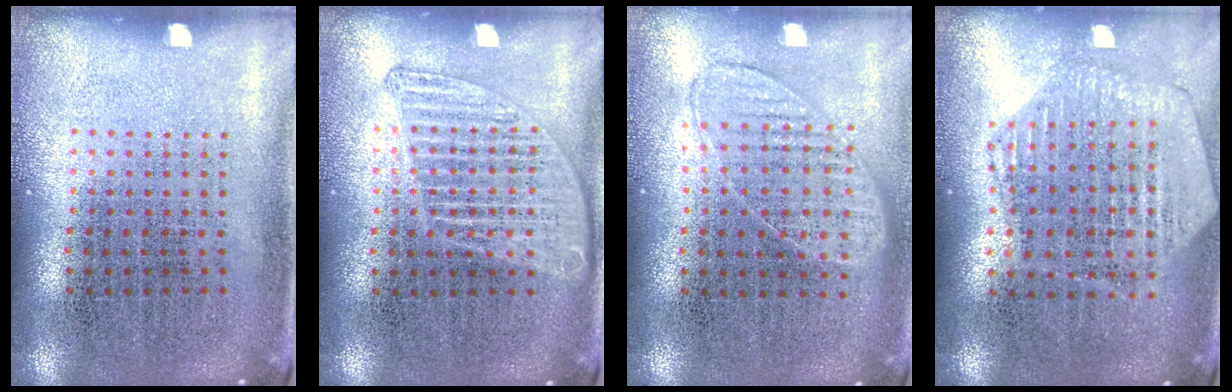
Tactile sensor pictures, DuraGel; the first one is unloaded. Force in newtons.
{"total": 1.3, "press": 1.3, "slide": 0.3}
{"total": 0.8, "press": 0.8, "slide": 0.3}
{"total": 1.2, "press": 1.2, "slide": 0.1}